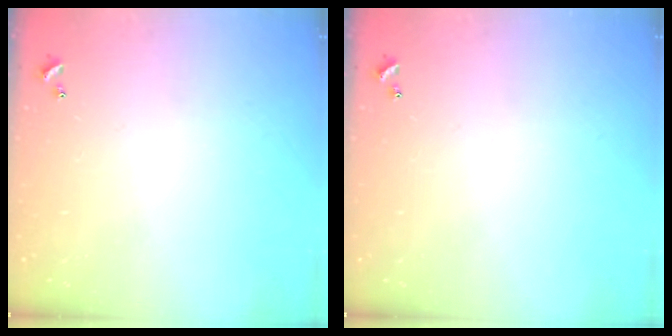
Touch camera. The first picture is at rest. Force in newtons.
{"total": 0.0}